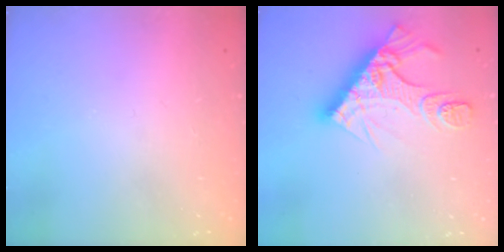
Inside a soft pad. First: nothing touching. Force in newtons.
{"total": 14.5, "press": 14.4, "slide": 1.2}